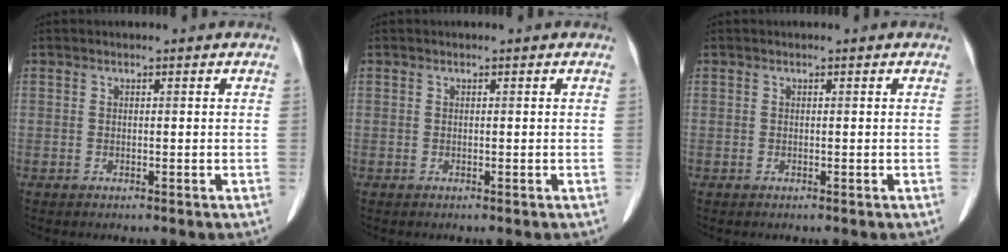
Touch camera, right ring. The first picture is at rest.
{"total": 0.0}
{"total": 0.0}